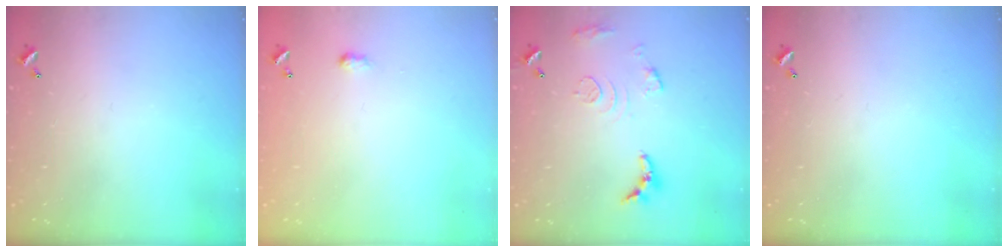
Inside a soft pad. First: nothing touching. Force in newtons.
{"total": 1.6, "press": 1.5, "slide": 0.4}
{"total": 11.0, "press": 10.9, "slide": 0.9}
{"total": 0.0}